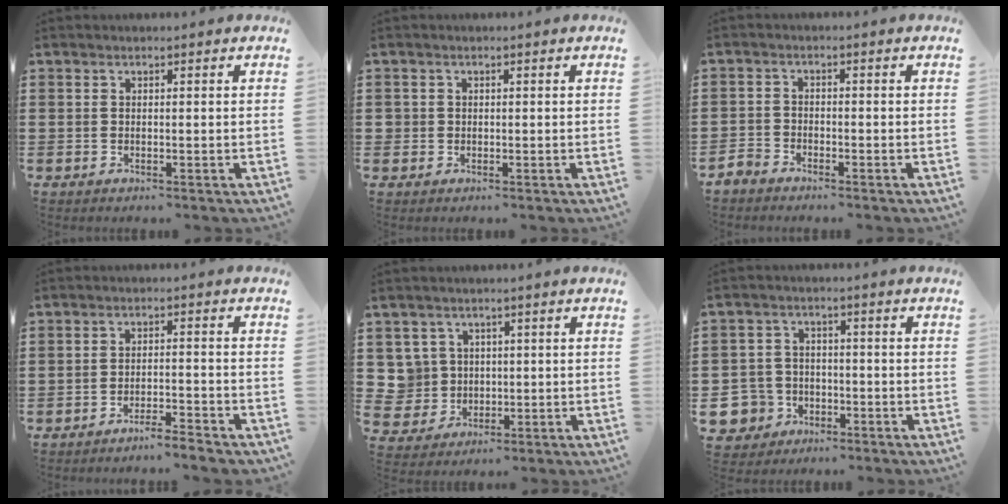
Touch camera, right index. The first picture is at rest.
{"total": 0.9, "force": [0.0, 0.9, 0.2], "torque": [-0.006, 0.003, -0.002]}
{"total": 2.3, "force": [-2.2, 0.6, 0.1], "torque": [-0.016, -0.002, -0.051]}
{"total": 3.2, "force": [-3.1, -0.5, 0.6], "torque": [-0.013, -0.003, -0.065]}
{"total": 4.6, "force": [0.9, 4.5, 0.5], "torque": [-0.042, 0.010, 0.016]}
{"total": 6.4, "force": [-2.9, 5.4, 1.9], "torque": [-0.087, 0.004, -0.062]}